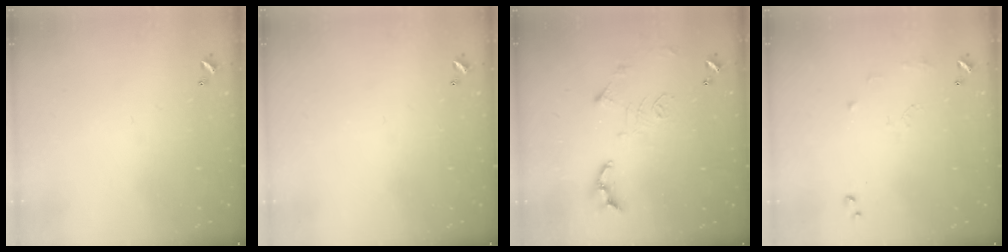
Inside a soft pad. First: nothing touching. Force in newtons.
{"total": 0.0}
{"total": 12.0, "press": 11.9, "slide": 1.3}
{"total": 8.3, "press": 8.3, "slide": 0.8}